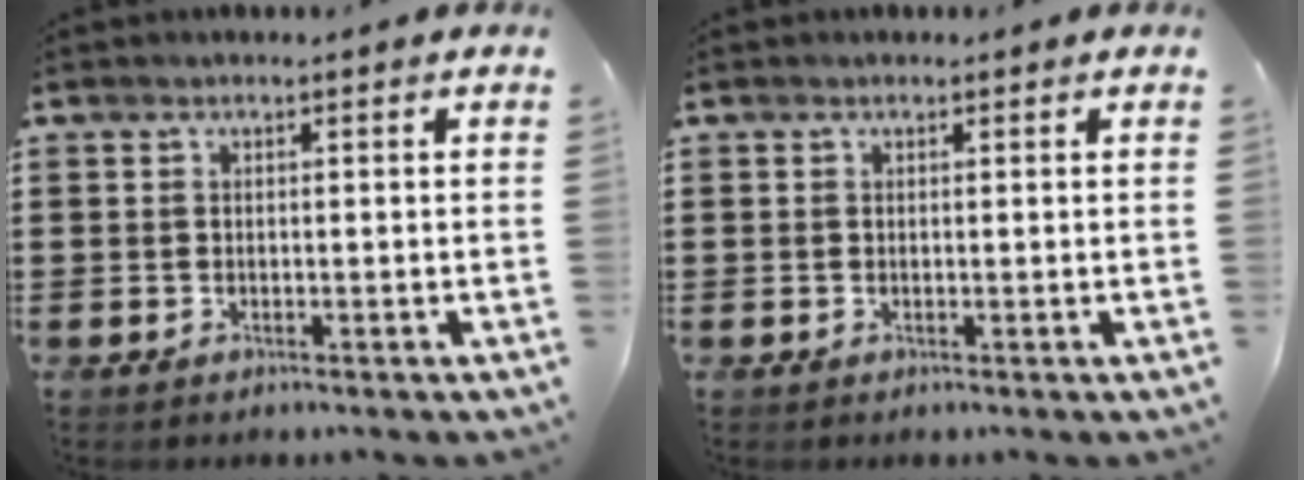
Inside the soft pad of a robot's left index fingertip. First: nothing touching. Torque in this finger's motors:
{"motor_torque": [0.91, -1.22, 0.18, 0.02]}